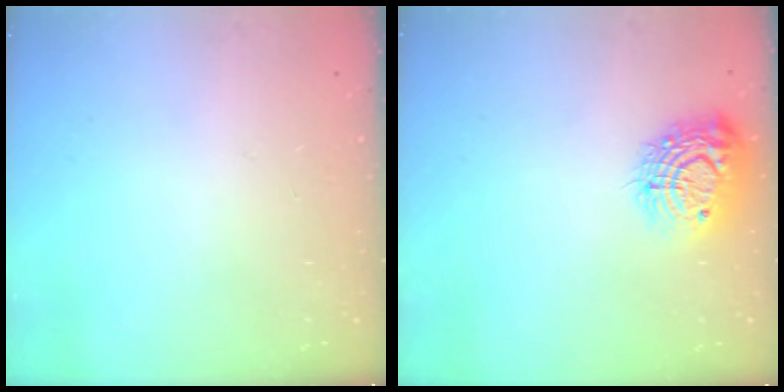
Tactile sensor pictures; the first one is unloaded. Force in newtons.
{"total": 13.9, "press": 13.9, "slide": 0.9}